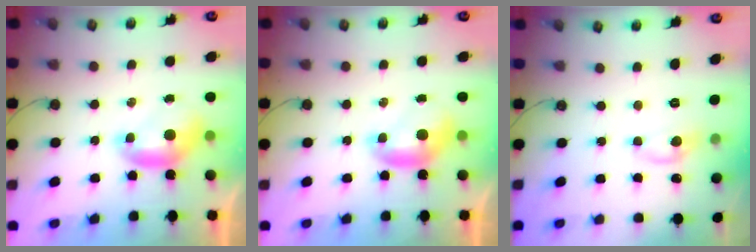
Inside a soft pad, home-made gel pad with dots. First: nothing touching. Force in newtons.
{"total": 0.0}
{"total": 0.0}